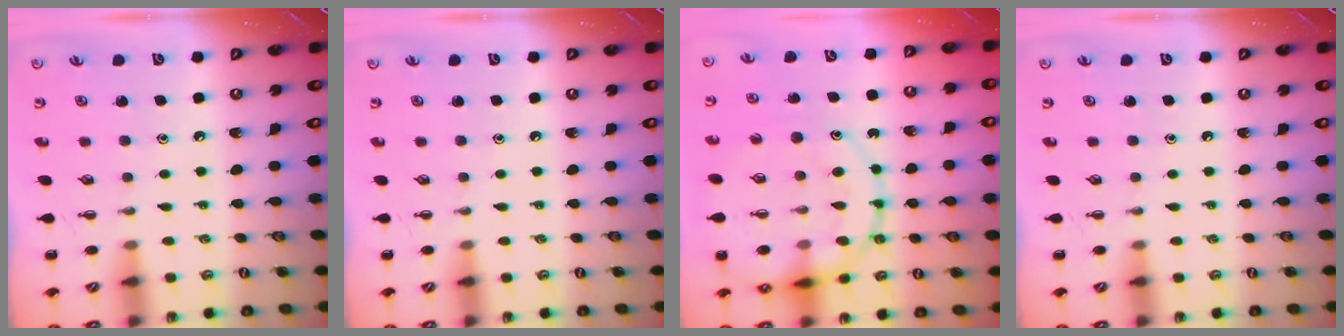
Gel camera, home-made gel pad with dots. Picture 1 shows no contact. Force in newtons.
{"total": 0.0}
{"total": 18.6, "press": 18.4, "slide": 2.8}
{"total": 0.0}